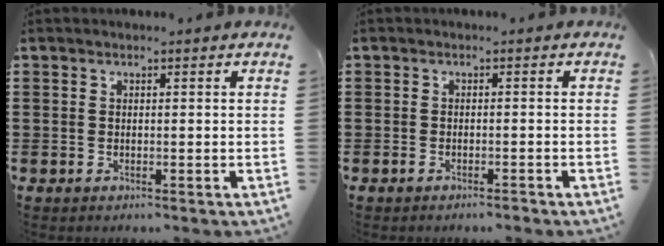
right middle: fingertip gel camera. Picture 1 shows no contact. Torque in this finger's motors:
{"motor_torque": [-0.05, -0.04, -0.02, -0.01]}